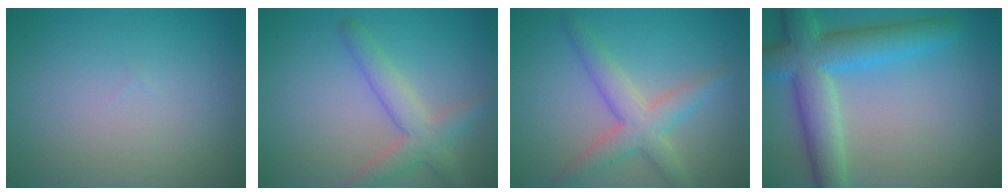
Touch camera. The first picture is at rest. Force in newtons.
{"total": 3.6, "press": 3.6, "slide": 0.1}
{"total": 4.2, "press": 4.2, "slide": 0.2}
{"total": 7.5, "press": 7.5, "slide": 0.4}